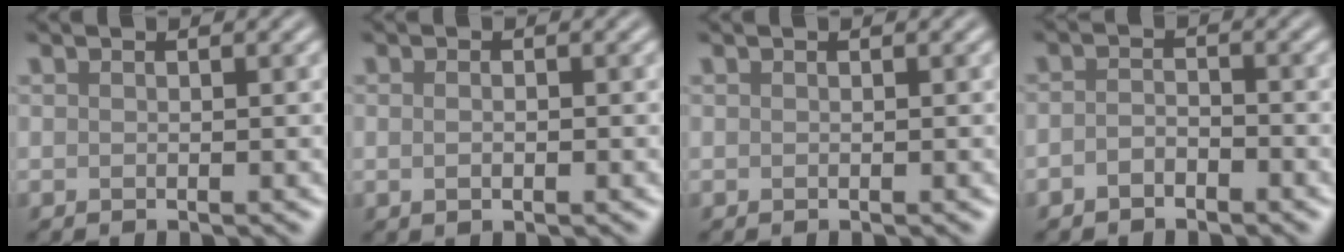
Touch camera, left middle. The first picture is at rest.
{"total": 1.5, "force": [0.2, 0.8, 1.3], "torque": [-0.016, 0.000, -0.006]}
{"total": 0.0}
{"total": 1.6, "force": [-1.1, 0.8, 0.9], "torque": [-0.018, 0.002, -0.025]}